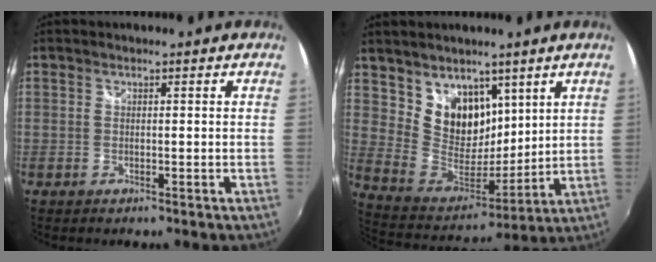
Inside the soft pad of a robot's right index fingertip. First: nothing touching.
{"total": 13.1, "force": [7.5, 9.3, 5.3], "torque": [-0.100, -0.001, 0.158]}